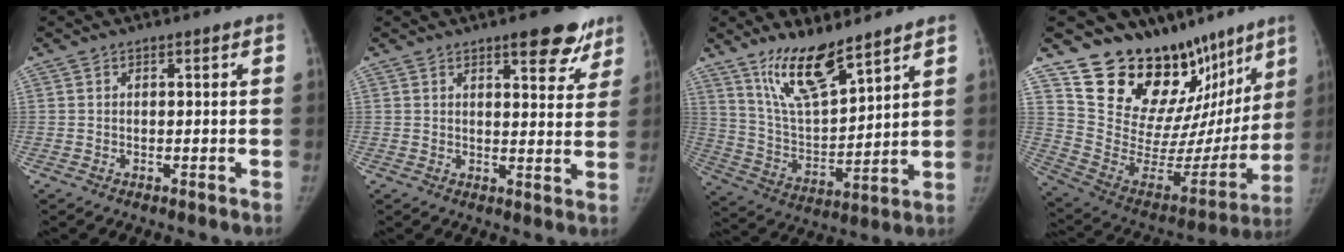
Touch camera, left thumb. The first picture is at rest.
{"total": 9.0, "force": [6.1, 3.3, 5.8], "torque": [-0.038, -0.031, 0.077]}
{"total": 13.6, "force": [10.0, 3.8, 8.4], "torque": [-0.131, -0.067, 0.201]}
{"total": 25.6, "force": [19.7, 12.8, 10.1], "torque": [-0.100, -0.114, 0.305]}